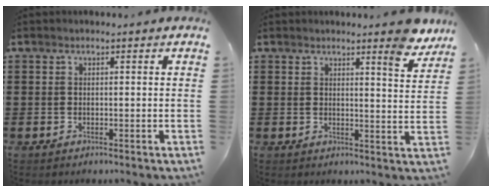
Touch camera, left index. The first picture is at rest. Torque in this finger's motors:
{"motor_torque": [0.12, -0.12, 0.07, 0.02]}